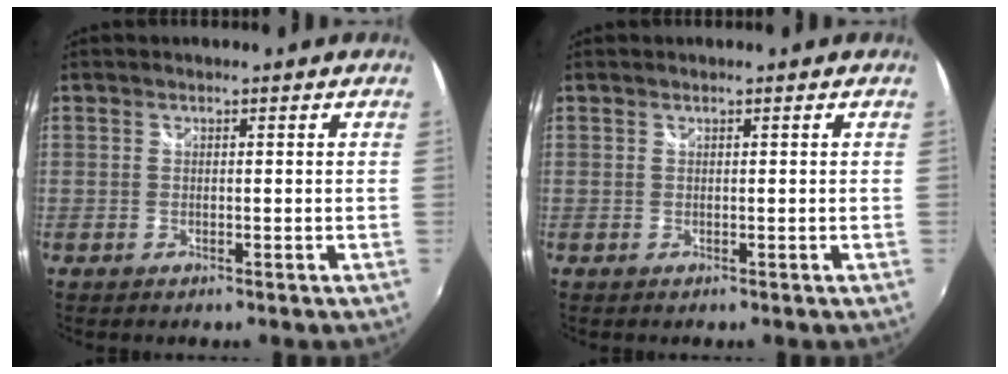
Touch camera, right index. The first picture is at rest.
{"total": 0.0}